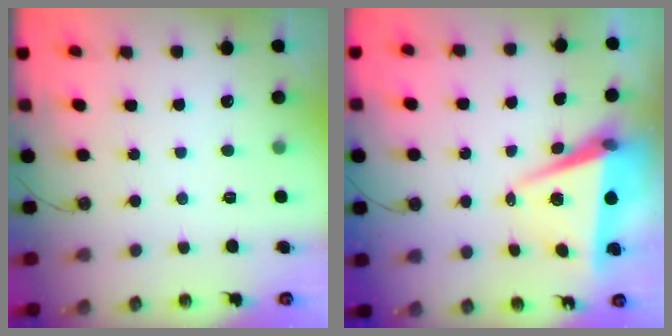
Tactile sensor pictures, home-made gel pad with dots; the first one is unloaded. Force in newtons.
{"total": 7.7, "press": 6.3, "slide": 4.3}